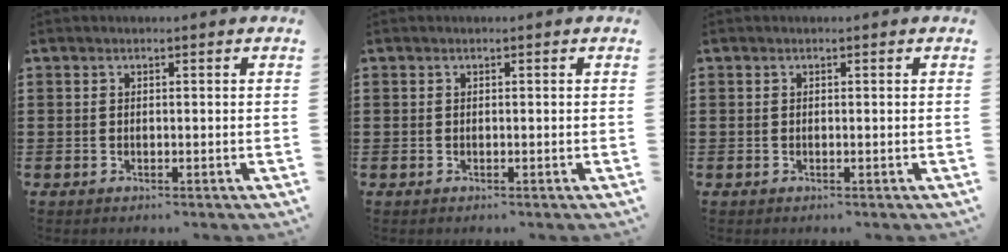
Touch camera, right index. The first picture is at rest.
{"total": 0.0}
{"total": 0.0}